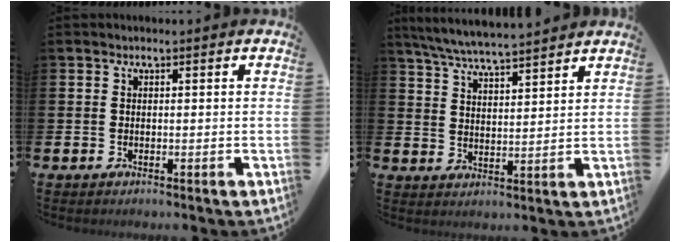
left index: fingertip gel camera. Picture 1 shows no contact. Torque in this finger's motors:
{"motor_torque": [-0.26, -0.65, 0.65, 0.21]}